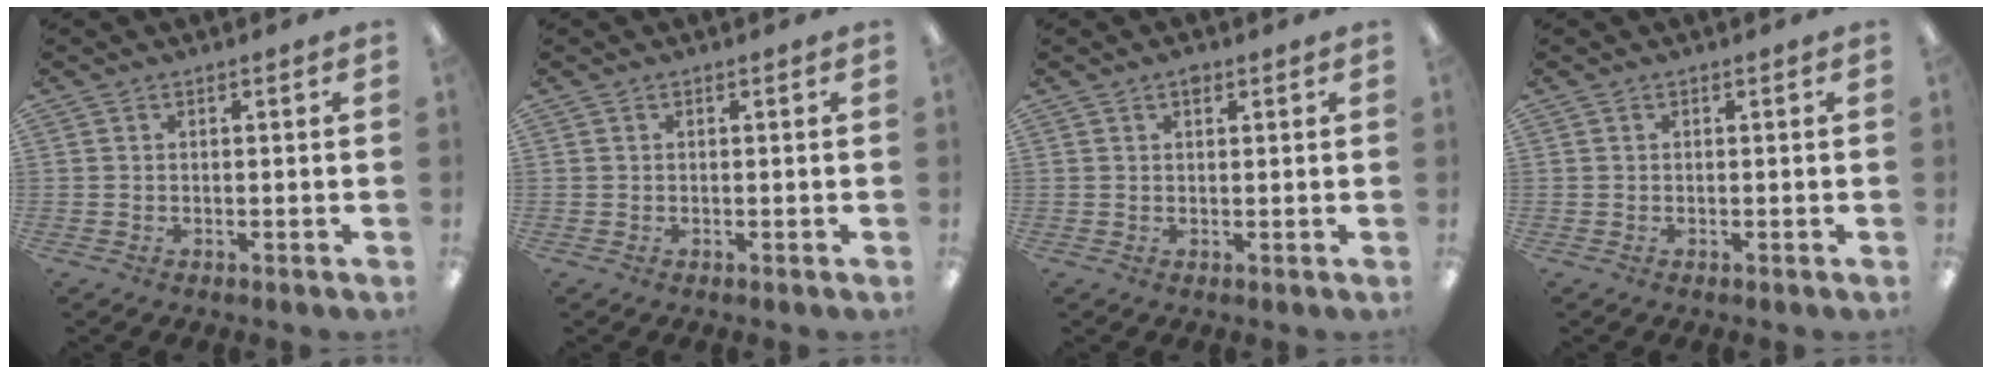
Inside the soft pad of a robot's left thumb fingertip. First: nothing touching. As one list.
[{"total": 0.0}, {"total": 1.5, "force": [1.0, 0.7, 1.0], "torque": [-0.013, -0.001, 0.016]}, {"total": 0.0}]